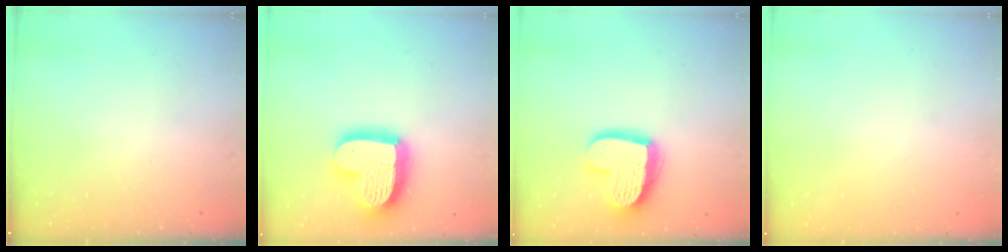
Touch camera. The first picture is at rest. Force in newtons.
{"total": 19.1, "press": 19.0, "slide": 2.0}
{"total": 17.8, "press": 17.7, "slide": 1.4}
{"total": 0.0}